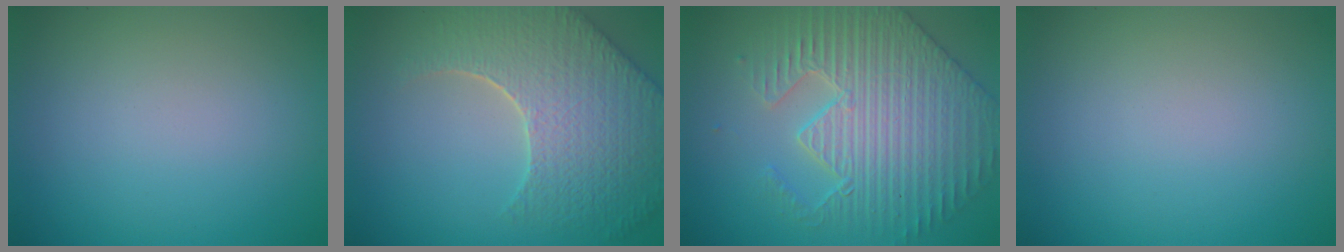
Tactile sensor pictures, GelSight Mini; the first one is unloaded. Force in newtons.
{"total": 8.4, "press": 6.1, "slide": 5.8}
{"total": 5.6, "press": 5.2, "slide": 2.2}
{"total": 0.0}